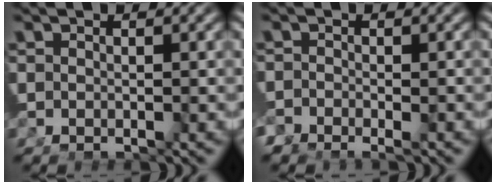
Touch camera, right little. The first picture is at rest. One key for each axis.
{"total": 2.7, "fx": -2.1, "fy": 1.4, "fz": 1.1, "tx": -0.016, "ty": -0.019, "tz": -0.031}